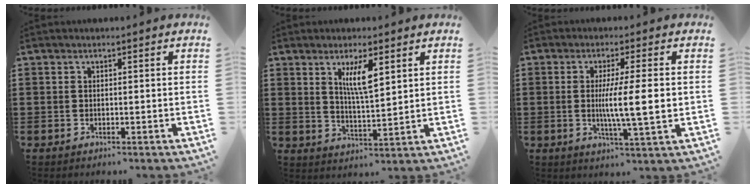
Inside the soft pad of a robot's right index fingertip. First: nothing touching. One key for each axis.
{"total": 5.6, "fx": 2.6, "fy": 1.5, "fz": 4.7, "tx": -0.093, "ty": 0.001, "tz": 0.043}
{"total": 8.2, "fx": 0.1, "fy": 0.7, "fz": 8.2, "tx": -0.137, "ty": -0.006, "tz": -0.003}